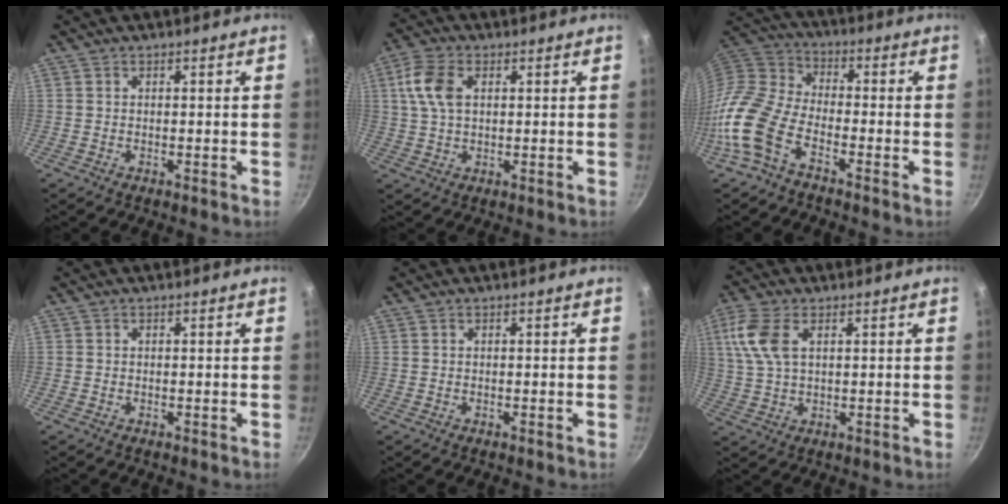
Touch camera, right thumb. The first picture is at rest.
{"total": 7.5, "force": [2.0, 4.6, 5.7], "torque": [-0.110, 0.008, 0.032]}
{"total": 12.1, "force": [-6.4, 6.6, 7.9], "torque": [-0.164, 0.051, -0.150]}
{"total": 0.0}
{"total": 0.0}
{"total": 8.5, "force": [2.7, 4.7, 6.6], "torque": [-0.141, 0.009, 0.054]}